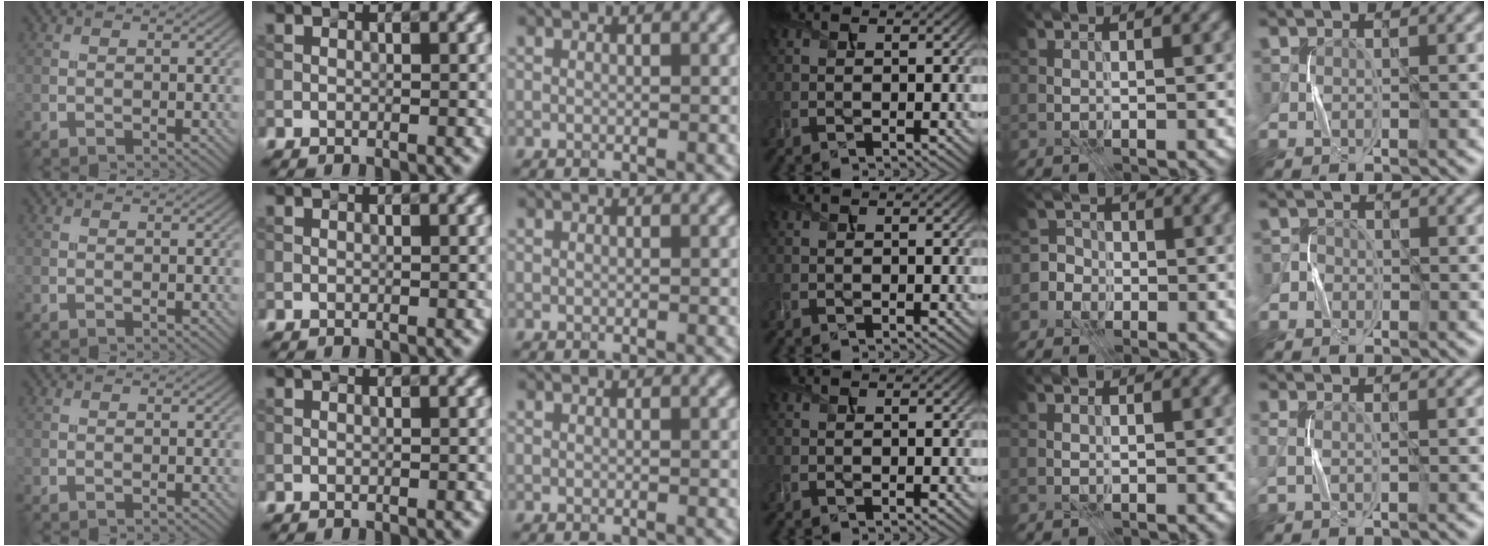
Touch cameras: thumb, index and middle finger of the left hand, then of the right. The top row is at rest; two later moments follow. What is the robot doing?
{"motion": "press", "object": "stapler"}